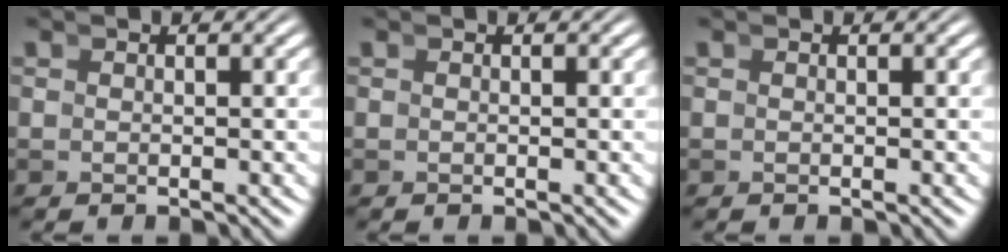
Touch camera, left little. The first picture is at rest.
{"total": 0.0}
{"total": 0.0}